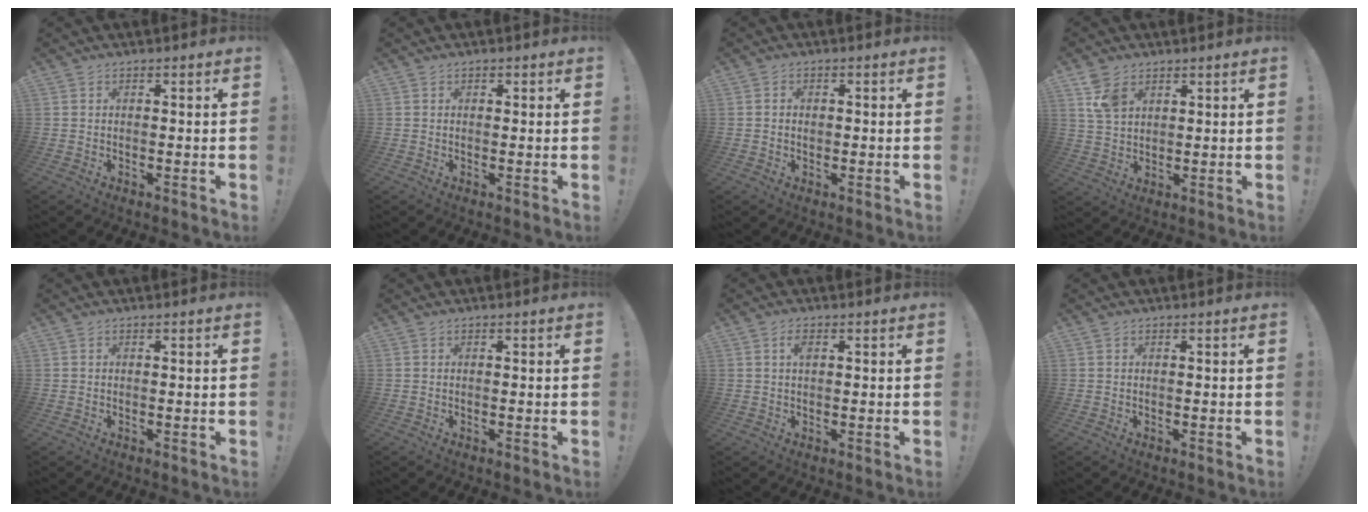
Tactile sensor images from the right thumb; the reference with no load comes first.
{"total": 0.6, "force": [0.2, 0.6, 0.1], "torque": [-0.001, 0.001, 0.004]}
{"total": 1.4, "force": [0.0, 1.3, 0.4], "torque": [0.000, 0.003, -0.003]}
{"total": 7.0, "force": [3.9, 4.5, 3.6], "torque": [-0.068, -0.010, 0.080]}
{"total": 0.0}
{"total": 0.0}
{"total": 2.4, "force": [0.8, 1.2, 1.9], "torque": [-0.031, 0.001, 0.010]}
{"total": 0.0}